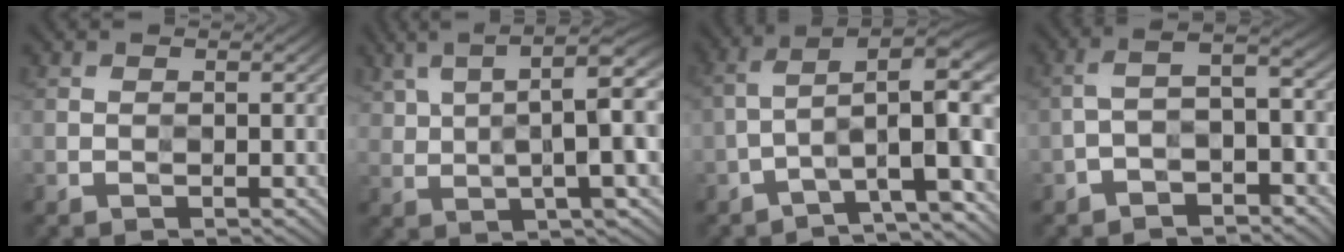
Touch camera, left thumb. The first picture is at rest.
{"total": 13.1, "force": [4.0, 3.9, 11.9], "torque": [-0.205, 0.014, 0.072]}
{"total": 8.8, "force": [-2.1, 3.2, 7.9], "torque": [-0.138, 0.018, -0.039]}
{"total": 5.4, "force": [-3.4, 2.3, 3.6], "torque": [-0.058, 0.009, -0.065]}